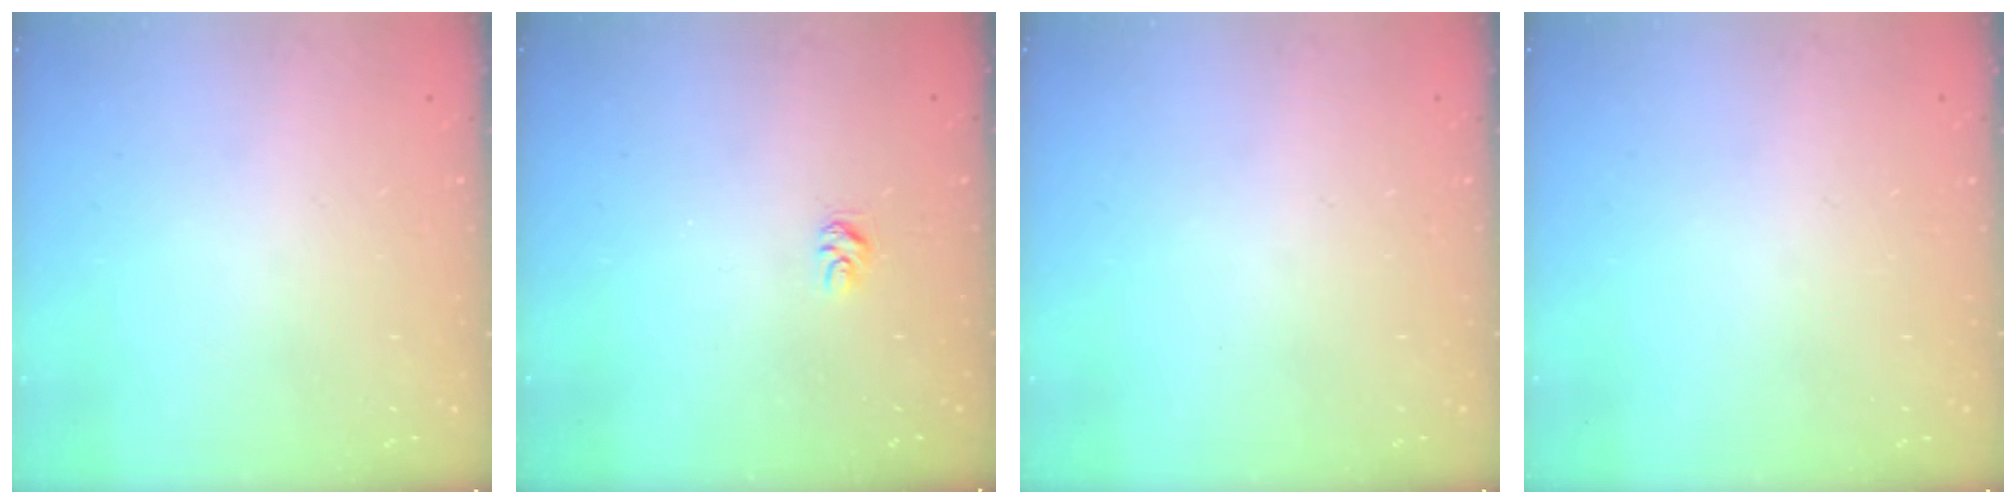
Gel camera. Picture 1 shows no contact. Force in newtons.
{"total": 3.9, "press": 3.9, "slide": 0.4}
{"total": 0.0}
{"total": 0.0}